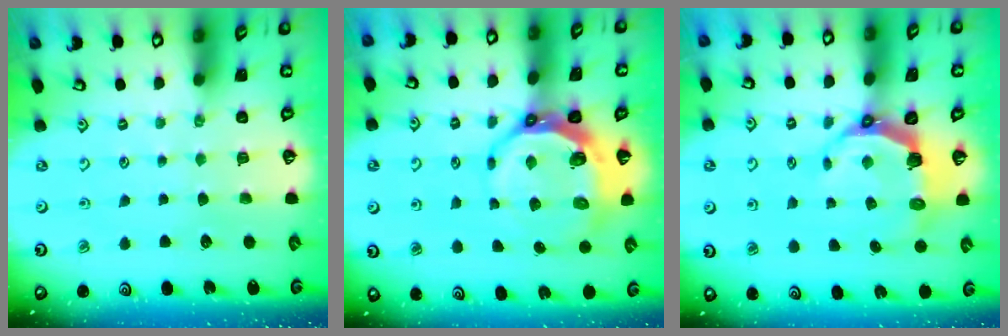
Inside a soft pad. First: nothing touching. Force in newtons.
{"total": 10.1, "press": 9.2, "slide": 4.3}
{"total": 8.1, "press": 6.4, "slide": 5.0}